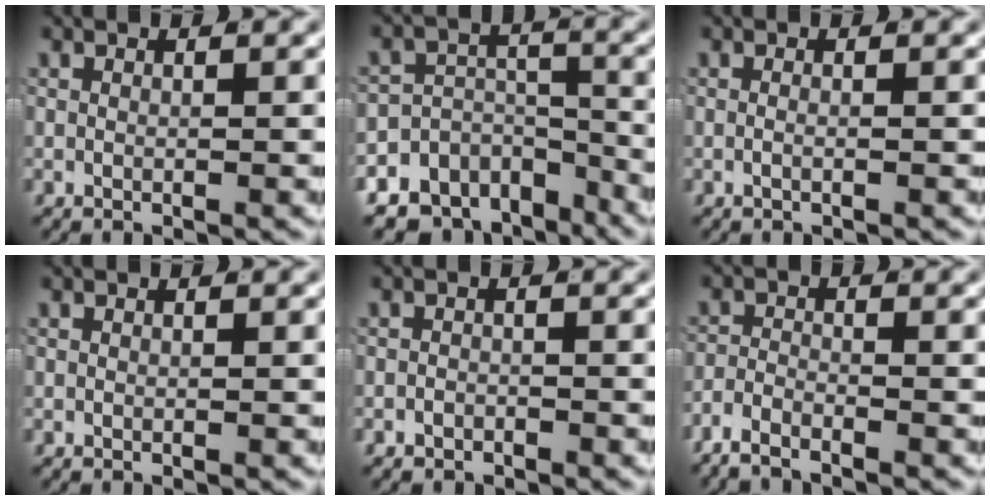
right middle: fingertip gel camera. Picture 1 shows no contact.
{"total": 12.8, "force": [-8.4, 8.5, 4.7], "torque": [-0.071, -0.030, -0.136]}
{"total": 0.7, "force": [-0.4, -0.3, 0.5], "torque": [-0.012, -0.003, -0.006]}
{"total": 0.0}
{"total": 0.9, "force": [-0.9, 0.3, 0.0], "torque": [0.001, -0.003, -0.013]}
{"total": 3.1, "force": [-2.7, 1.0, 1.3], "torque": [-0.024, 0.000, -0.052]}